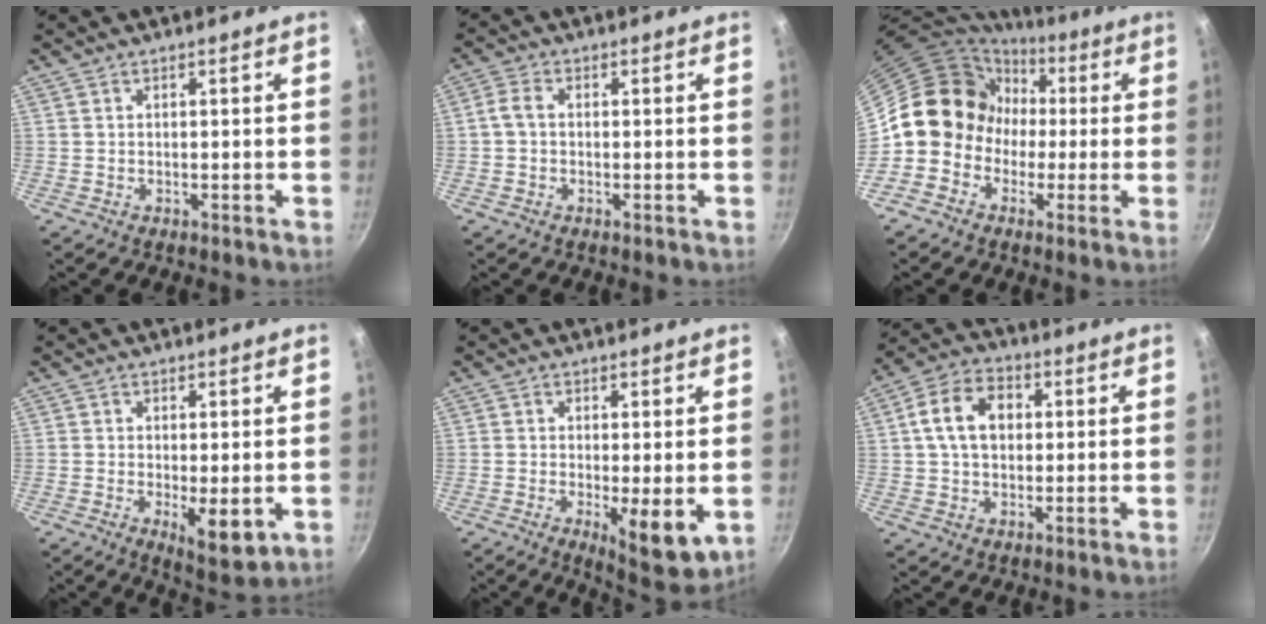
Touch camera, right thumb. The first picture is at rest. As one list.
[{"total": 2.9, "force": [-0.2, 2.2, 1.9], "torque": [-0.044, 0.011, -0.010]}, {"total": 12.8, "force": [0.0, 11.9, 4.7], "torque": [-0.033, 0.036, -0.017]}, {"total": 6.8, "force": [-1.1, 2.5, 6.2], "torque": [-0.086, -0.016, -0.006]}, {"total": 8.4, "force": [-1.2, 2.6, 7.9], "torque": [-0.101, -0.020, -0.009]}, {"total": 10.5, "force": [1.8, 7.7, 7.0], "torque": [-0.102, 0.015, 0.020]}]